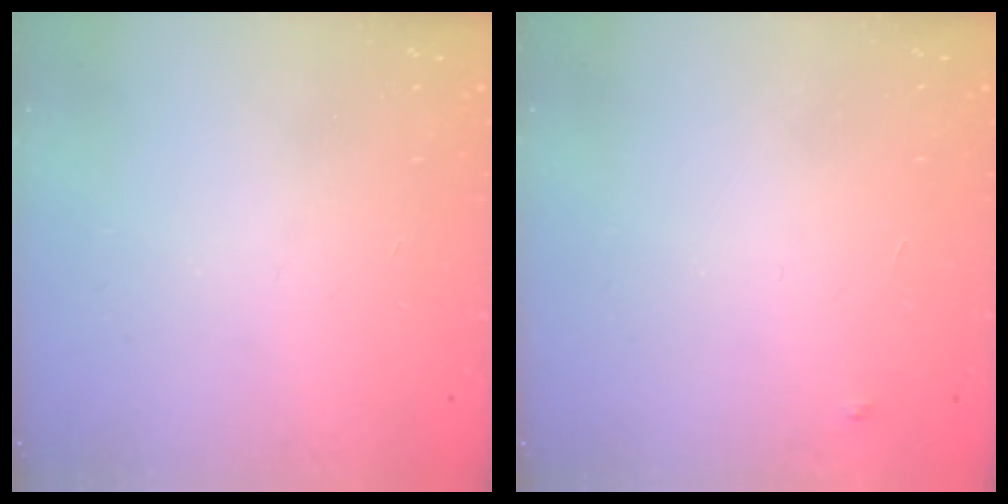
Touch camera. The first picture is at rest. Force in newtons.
{"total": 4.0, "press": 4.0, "slide": 0.2}